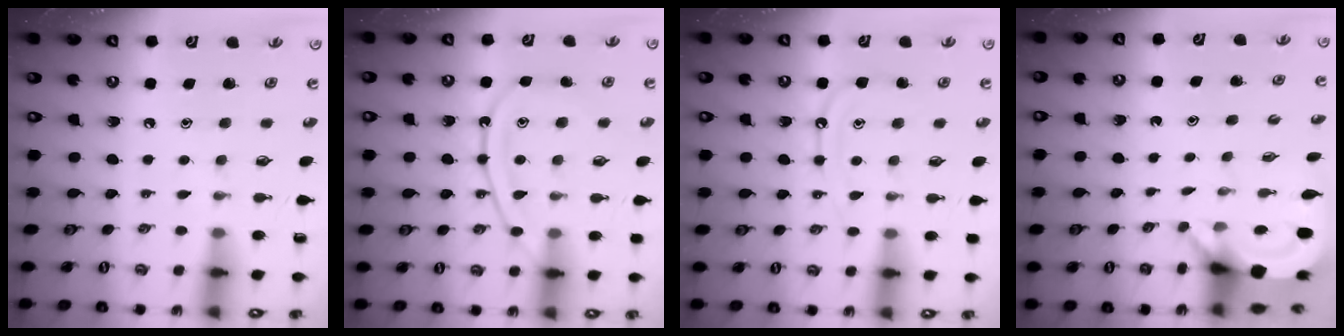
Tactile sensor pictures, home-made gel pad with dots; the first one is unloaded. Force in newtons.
{"total": 13.3, "press": 13.2, "slide": 1.3}
{"total": 9.4, "press": 9.3, "slide": 1.0}
{"total": 3.5, "press": 3.5, "slide": 0.2}